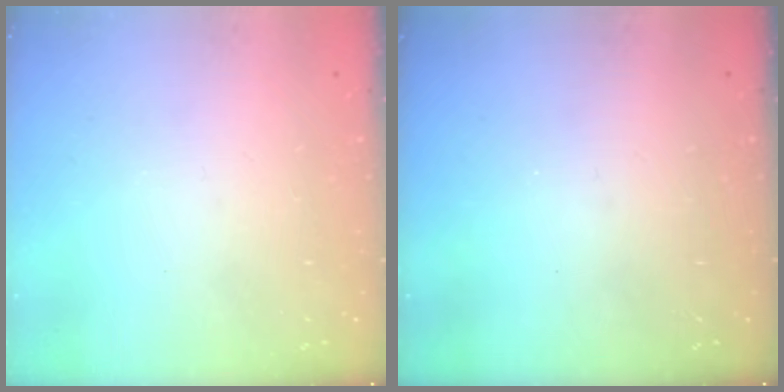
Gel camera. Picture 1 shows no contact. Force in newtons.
{"total": 0.0}